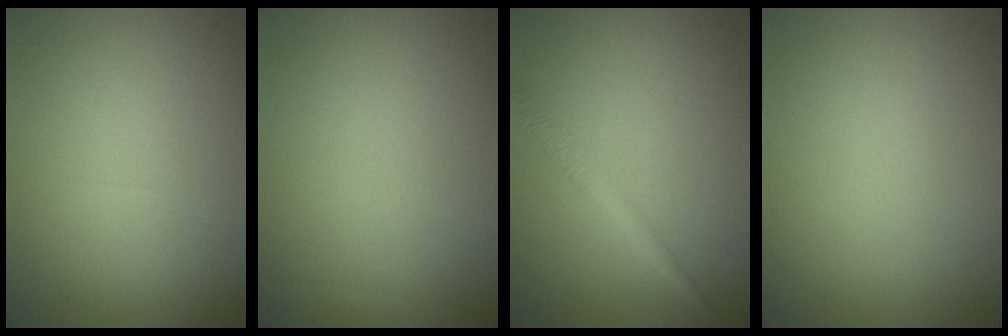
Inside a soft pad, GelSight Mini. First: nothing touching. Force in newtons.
{"total": 0.8, "press": 0.8, "slide": 0.0}
{"total": 2.0, "press": 2.0, "slide": 0.0}
{"total": 0.0}